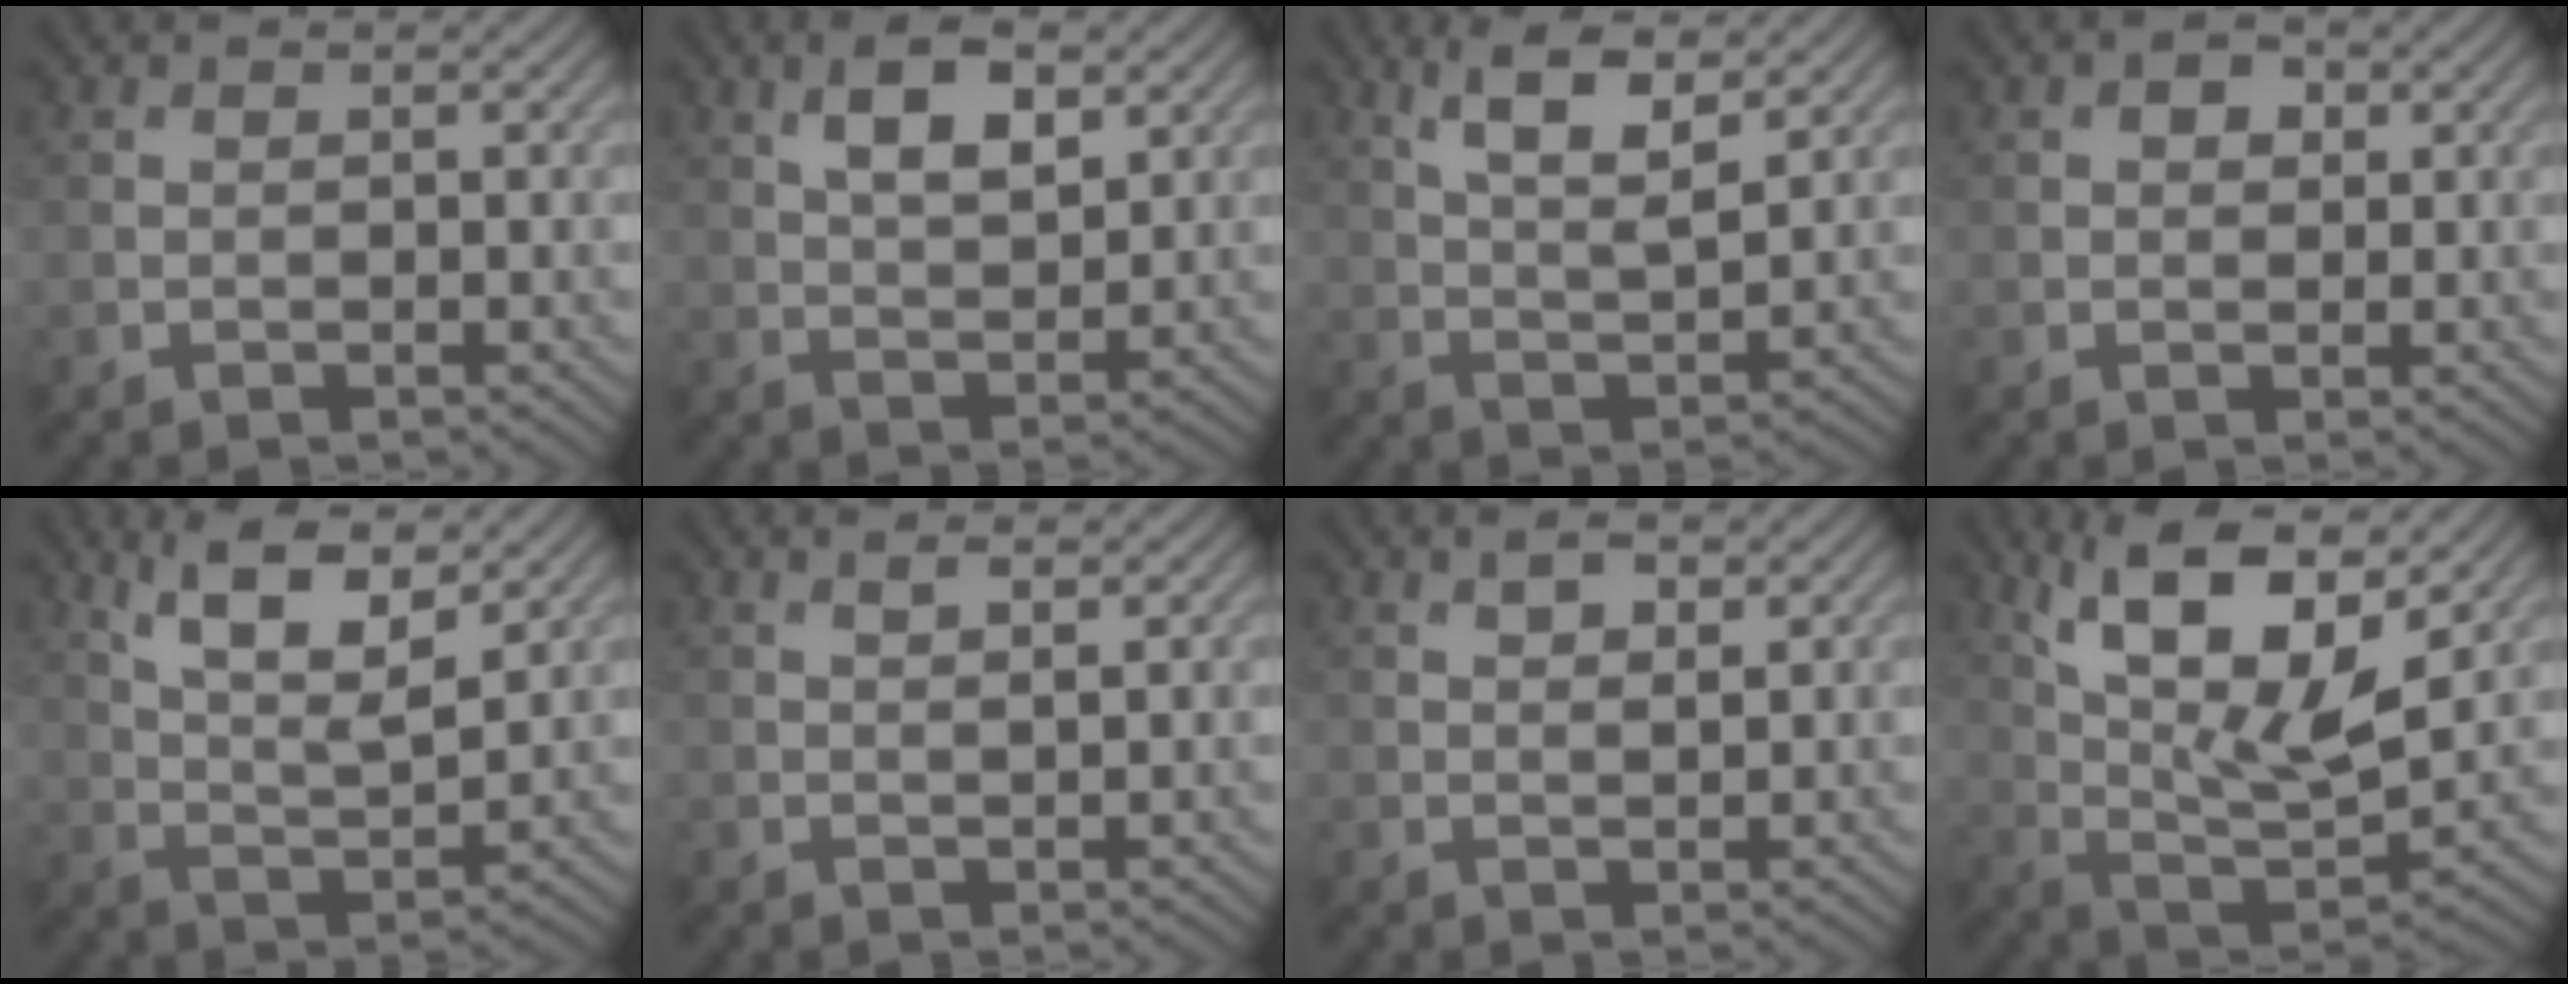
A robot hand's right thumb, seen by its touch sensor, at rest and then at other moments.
{"total": 6.4, "force": [3.0, 2.9, 5.0], "torque": [-0.095, 0.002, 0.054]}
{"total": 7.1, "force": [4.1, 2.0, 5.4], "torque": [-0.105, -0.003, 0.081]}
{"total": 2.1, "force": [0.7, 1.4, 1.3], "torque": [-0.019, 0.002, 0.008]}
{"total": 8.8, "force": [5.3, 2.8, 6.5], "torque": [-0.124, -0.003, 0.100]}
{"total": 1.7, "force": [1.1, 0.3, 1.3], "torque": [-0.023, -0.003, 0.022]}
{"total": 2.8, "force": [1.5, 1.2, 2.0], "torque": [-0.032, -0.005, 0.031]}
{"total": 15.9, "force": [8.0, 5.8, 12.5], "torque": [-0.235, 0.010, 0.134]}